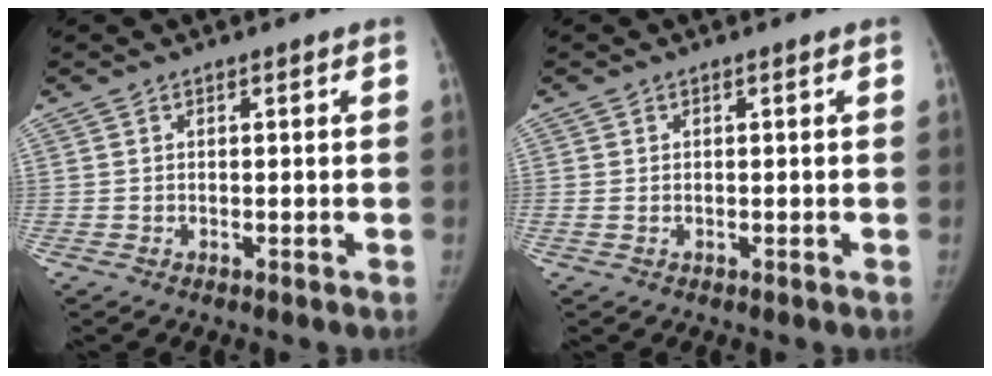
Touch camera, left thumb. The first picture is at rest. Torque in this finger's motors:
{"motor_torque": [-1.21, 1.84, 1.28, 0.08, 0.42]}